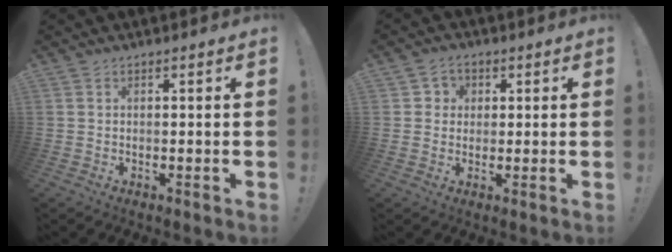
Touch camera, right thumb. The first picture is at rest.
{"total": 3.9, "force": [0.6, 3.7, 0.9], "torque": [-0.016, 0.003, 0.011]}